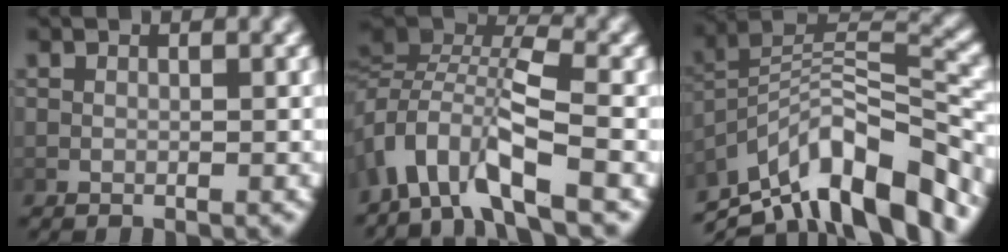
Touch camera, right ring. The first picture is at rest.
{"total": 7.3, "force": [0.8, 4.3, 5.8], "torque": [-0.119, 0.001, 0.006]}
{"total": 12.5, "force": [-2.8, 7.5, 9.6], "torque": [-0.153, -0.016, -0.036]}